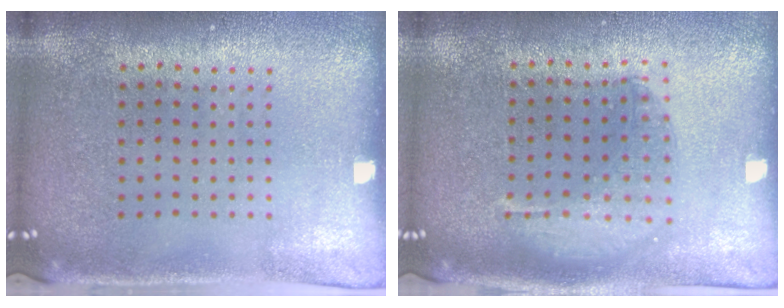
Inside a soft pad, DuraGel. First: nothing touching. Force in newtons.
{"total": 1.4, "press": 1.3, "slide": 0.5}